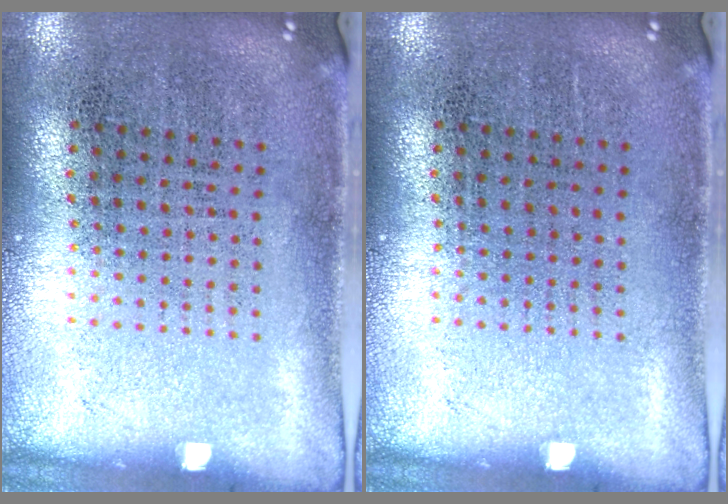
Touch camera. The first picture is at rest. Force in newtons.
{"total": 0.0}